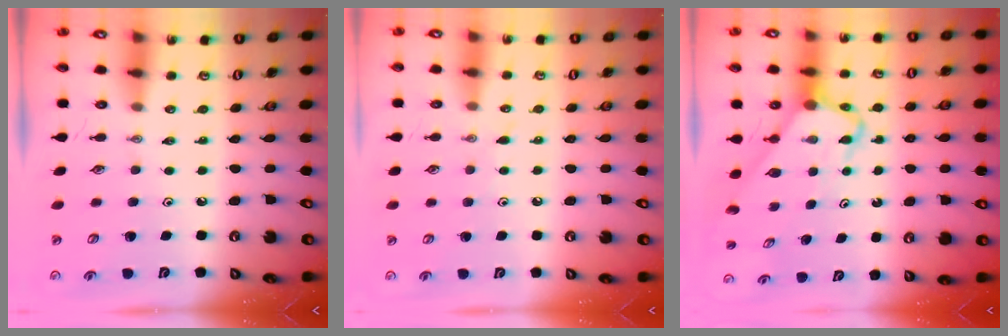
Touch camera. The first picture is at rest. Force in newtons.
{"total": 5.8, "press": 5.8, "slide": 0.6}
{"total": 5.6, "press": 5.5, "slide": 0.7}